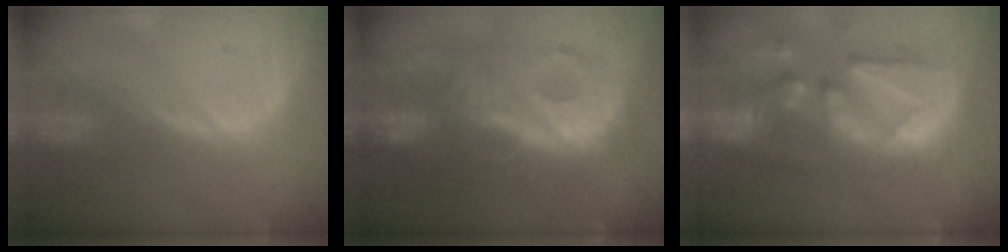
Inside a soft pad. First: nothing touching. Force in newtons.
{"total": 11.4, "press": 11.4, "slide": 0.7}
{"total": 12.9, "press": 11.2, "slide": 6.3}